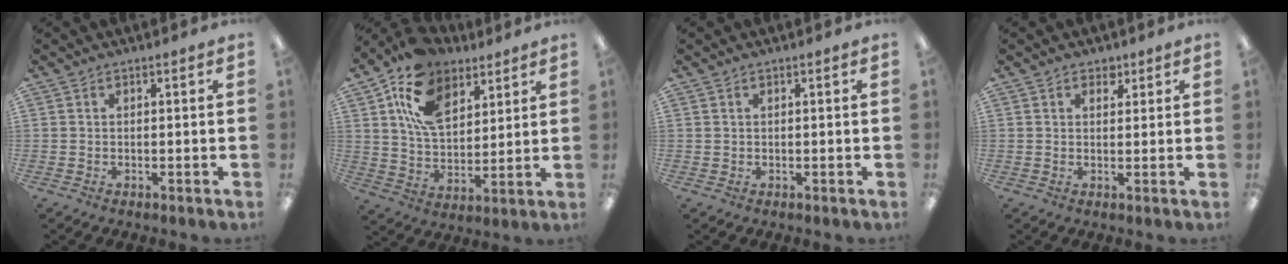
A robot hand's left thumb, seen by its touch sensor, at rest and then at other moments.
{"total": 16.2, "force": [9.3, 10.1, 8.5], "torque": [-0.162, -0.027, 0.178]}
{"total": 0.5, "force": [0.3, 0.4, 0.0], "torque": [0.000, 0.002, 0.005]}
{"total": 2.4, "force": [1.6, 1.6, 0.9], "torque": [0.004, -0.007, 0.023]}